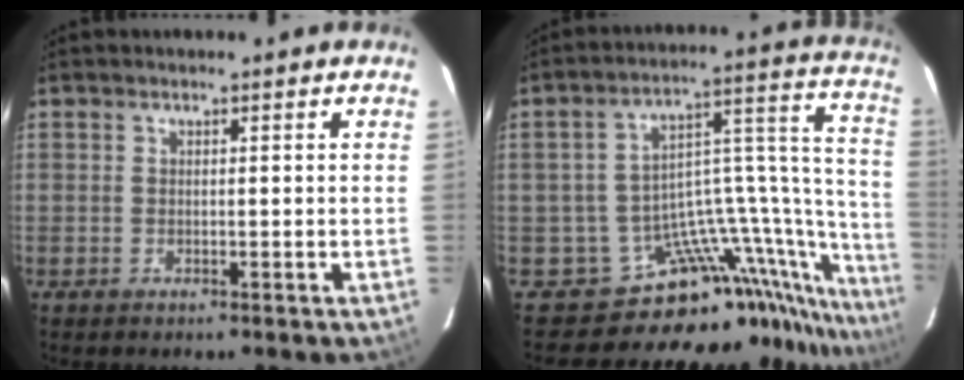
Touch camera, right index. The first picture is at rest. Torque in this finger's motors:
{"motor_torque": [0.75, -0.74, 0.01, -0.05]}